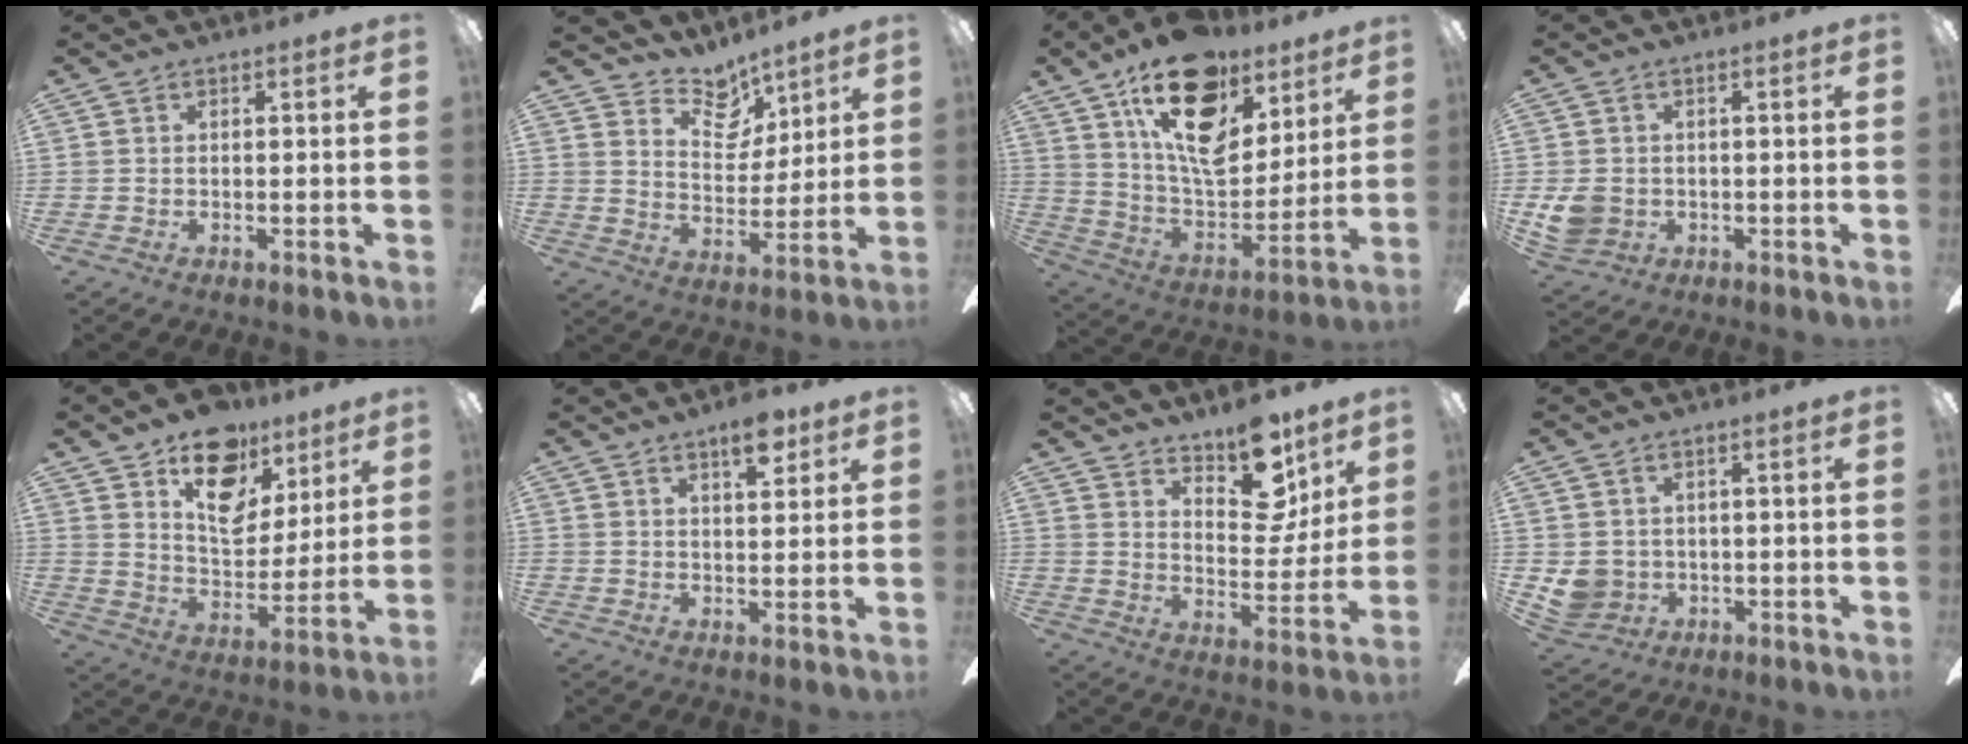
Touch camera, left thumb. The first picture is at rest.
{"total": 9.7, "force": [7.7, 5.1, 2.8], "torque": [-0.039, -0.057, 0.144]}
{"total": 22.4, "force": [13.1, 11.9, 13.7], "torque": [-0.228, -0.074, 0.230]}
{"total": 5.4, "force": [-0.6, 4.7, 2.6], "torque": [-0.059, 0.006, -0.009]}
{"total": 17.2, "force": [10.4, 10.8, 8.4], "torque": [-0.119, -0.056, 0.189]}
{"total": 6.2, "force": [4.2, 2.0, 4.1], "torque": [-0.057, -0.018, 0.068]}
{"total": 13.4, "force": [10.1, 6.1, 6.3], "torque": [-0.075, -0.072, 0.180]}
{"total": 5.0, "force": [0.6, 4.7, 1.5], "torque": [-0.044, 0.002, 0.013]}